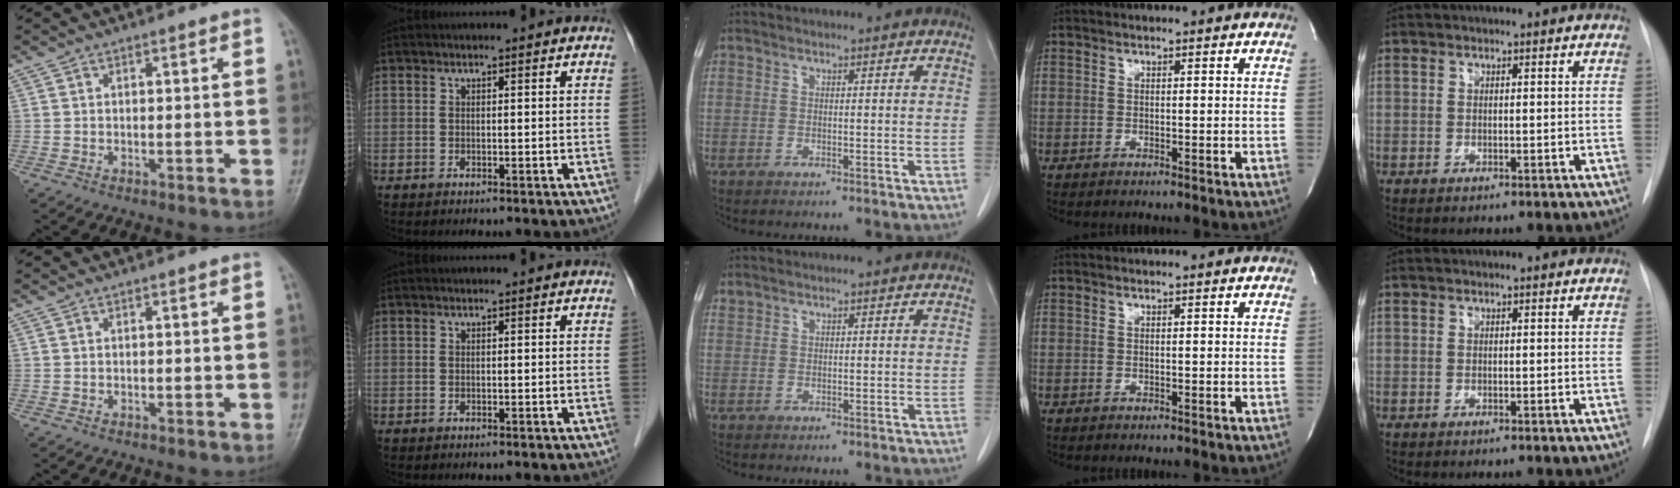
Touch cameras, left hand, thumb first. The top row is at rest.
{"middle": {"total": 0.5, "force": [0.5, 0.1, 0.0], "torque": [-0.007, 0.006, 0.013]}}